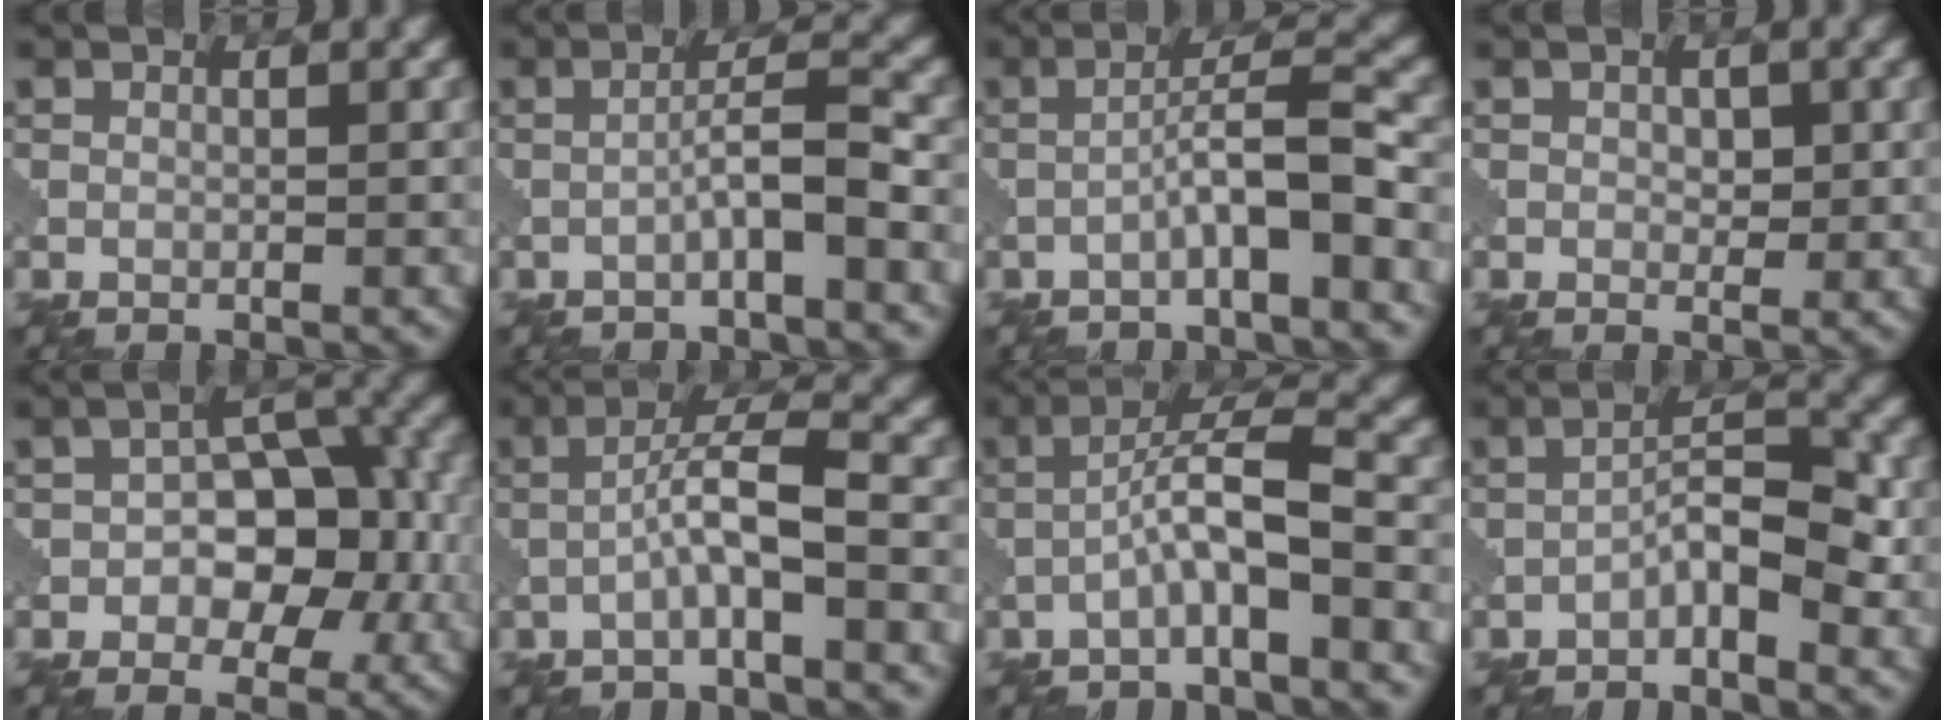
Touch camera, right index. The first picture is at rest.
{"total": 3.3, "force": [-1.4, 0.2, 3.0], "torque": [-0.053, 0.018, -0.032]}
{"total": 4.5, "force": [-1.9, 0.4, 4.0], "torque": [-0.067, 0.022, -0.040]}
{"total": 1.7, "force": [0.2, 1.1, 1.3], "torque": [-0.020, -0.003, 0.004]}
{"total": 8.1, "force": [-1.1, 5.1, 6.1], "torque": [-0.065, 0.011, -0.025]}
{"total": 4.4, "force": [-1.3, 0.5, 4.1], "torque": [-0.072, 0.020, -0.033]}
{"total": 4.8, "force": [-1.6, 0.7, 4.5], "torque": [-0.082, 0.022, -0.037]}
{"total": 4.4, "force": [-1.9, 1.5, 3.7], "torque": [-0.060, 0.015, -0.037]}